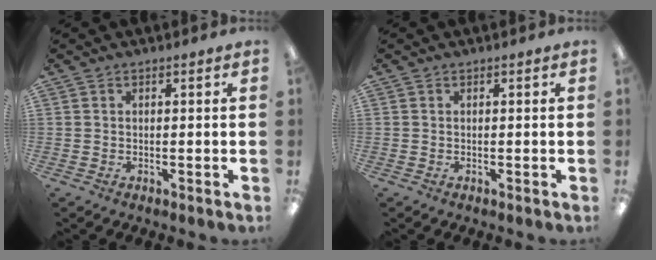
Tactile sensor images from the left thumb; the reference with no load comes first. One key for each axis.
{"total": 0.0}